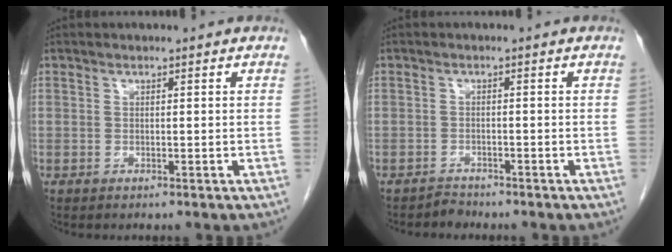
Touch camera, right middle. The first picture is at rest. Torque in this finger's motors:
{"motor_torque": [-0.21, -0.34, 0.00, -0.01]}